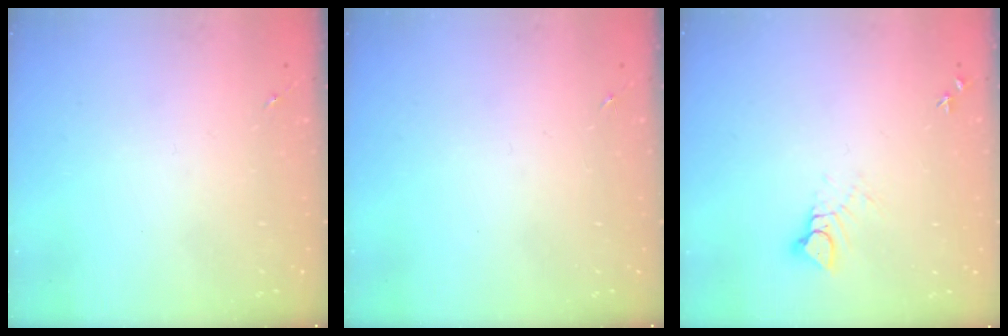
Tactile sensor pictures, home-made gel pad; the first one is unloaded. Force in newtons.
{"total": 0.0}
{"total": 5.0, "press": 5.0, "slide": 0.2}